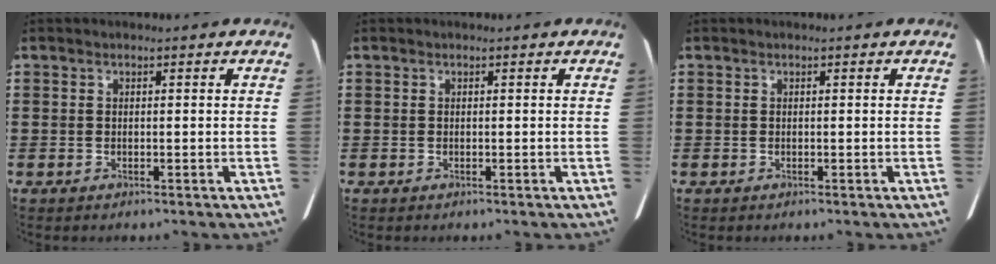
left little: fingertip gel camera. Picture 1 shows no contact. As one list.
[{"total": 0.0}, {"total": 0.0}]